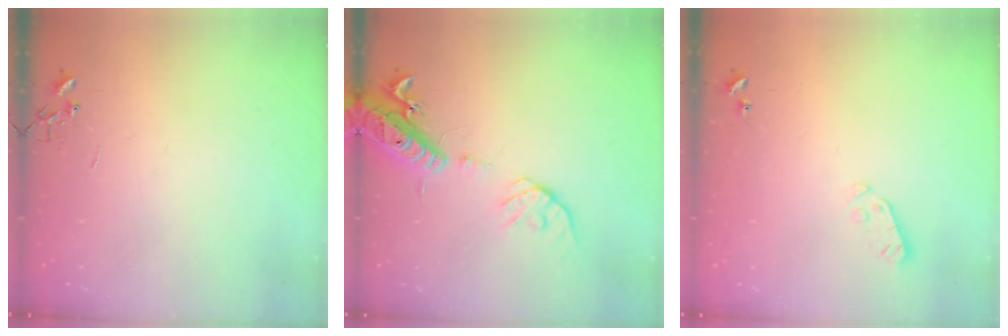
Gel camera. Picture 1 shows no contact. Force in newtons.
{"total": 16.0, "press": 15.7, "slide": 3.3}
{"total": 3.8, "press": 3.7, "slide": 0.8}